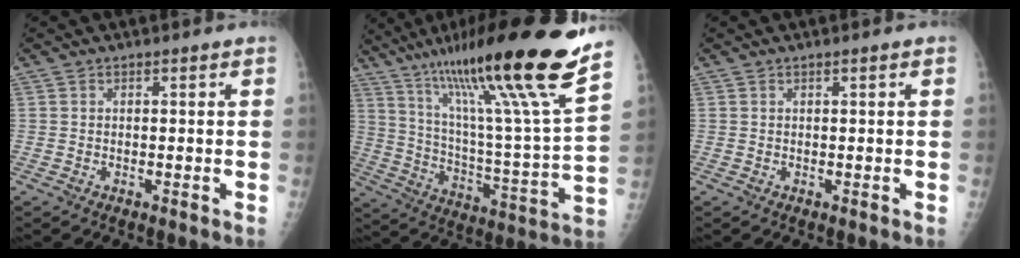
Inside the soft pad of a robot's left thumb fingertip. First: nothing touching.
{"total": 28.2, "force": [19.3, 1.1, 20.6], "torque": [-0.324, -0.080, 0.318]}
{"total": 0.7, "force": [0.2, 0.0, 0.6], "torque": [-0.012, 0.001, 0.004]}